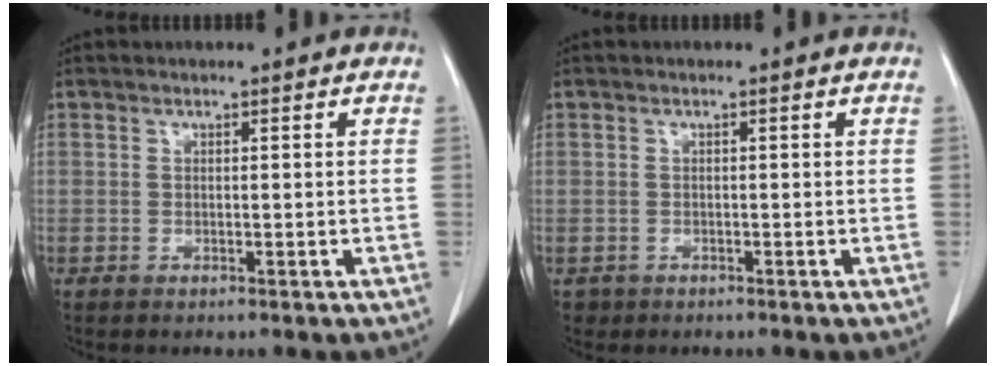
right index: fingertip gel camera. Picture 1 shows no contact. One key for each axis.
{"total": 1.3, "fx": -0.6, "fy": 1.1, "fz": -0.1, "tx": -0.005, "ty": 0.003, "tz": -0.011}